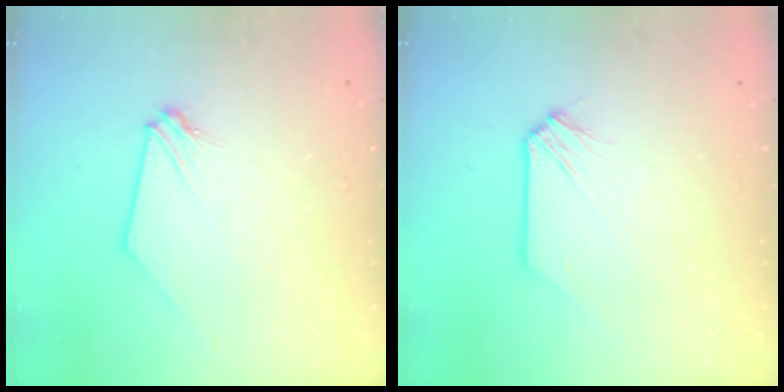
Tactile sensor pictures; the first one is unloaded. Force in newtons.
{"total": 0.0}